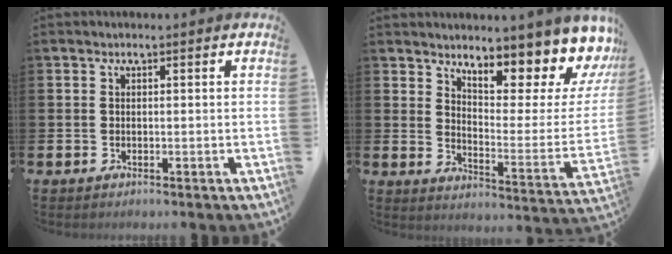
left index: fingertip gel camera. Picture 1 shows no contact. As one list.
[{"total": 8.6, "force": [8.0, 1.8, 2.5], "torque": [-0.034, -0.092, 0.129]}]